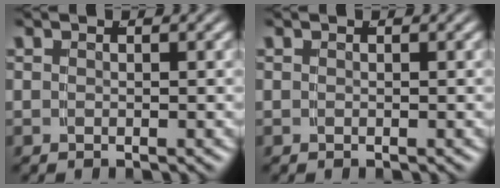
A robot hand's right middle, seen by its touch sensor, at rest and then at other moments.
{"total": 0.0}